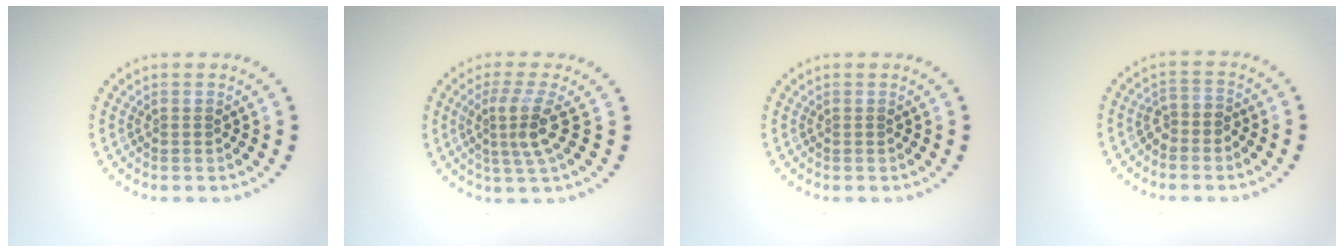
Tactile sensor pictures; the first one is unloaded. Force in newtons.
{"total": 3.3, "press": 2.3, "slide": 2.3}
{"total": 0.0}
{"total": 1.7, "press": 1.3, "slide": 1.1}